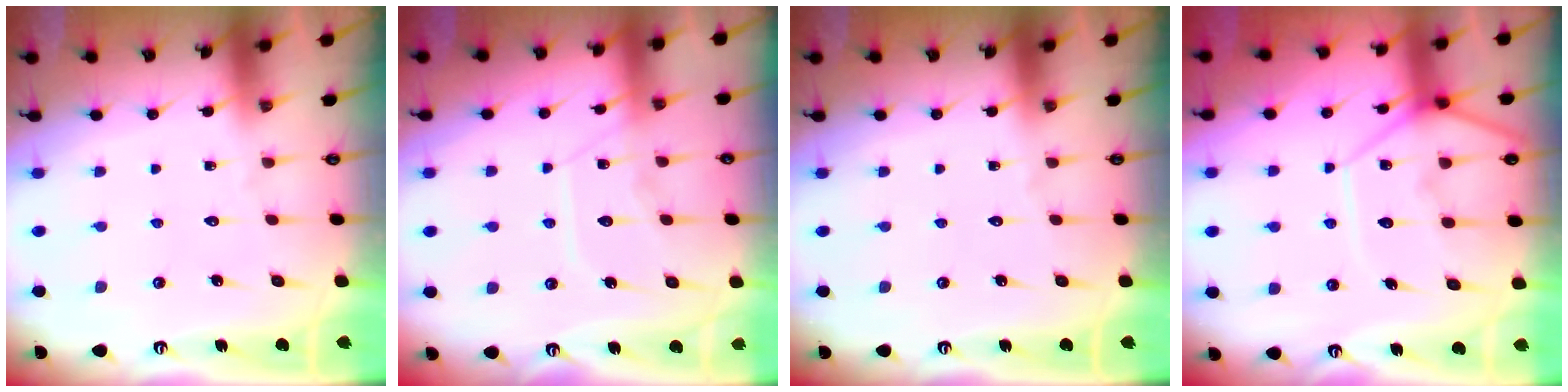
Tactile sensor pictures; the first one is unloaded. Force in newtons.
{"total": 9.9, "press": 9.9, "slide": 0.9}
{"total": 0.0}
{"total": 10.6, "press": 10.5, "slide": 1.2}